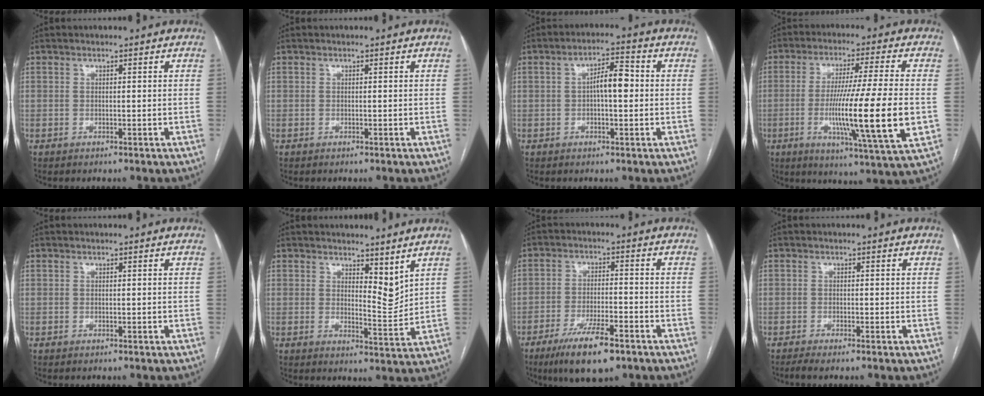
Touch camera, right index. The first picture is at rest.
{"total": 0.0}
{"total": 5.4, "force": [0.1, 1.6, 5.2], "torque": [-0.088, 0.017, -0.001]}
{"total": 17.5, "force": [-3.0, -0.6, 17.2], "torque": [-0.290, -0.024, -0.053]}
{"total": 0.0}
{"total": 4.6, "force": [3.4, 1.5, 2.7], "torque": [-0.042, -0.017, 0.059]}
{"total": 10.1, "force": [-6.4, 2.3, 7.4], "torque": [-0.134, -0.017, -0.105]}
{"total": 1.9, "force": [-1.5, -0.2, 1.1], "torque": [-0.023, -0.004, -0.029]}